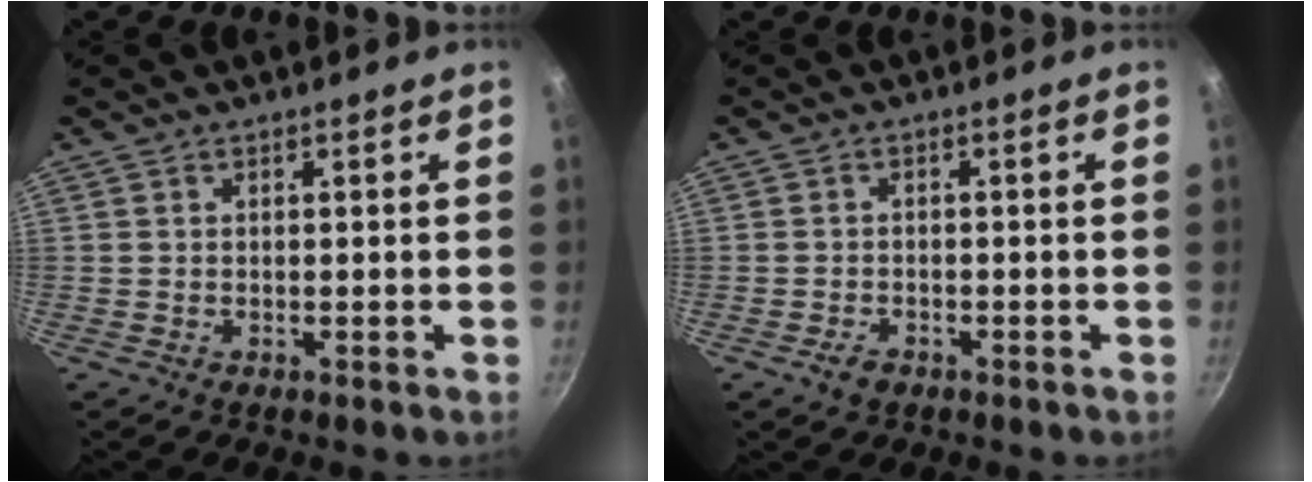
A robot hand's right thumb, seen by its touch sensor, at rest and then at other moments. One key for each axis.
{"total": 2.6, "fx": -1.6, "fy": 1.6, "fz": 1.3, "tx": -0.023, "ty": 0.012, "tz": -0.026}